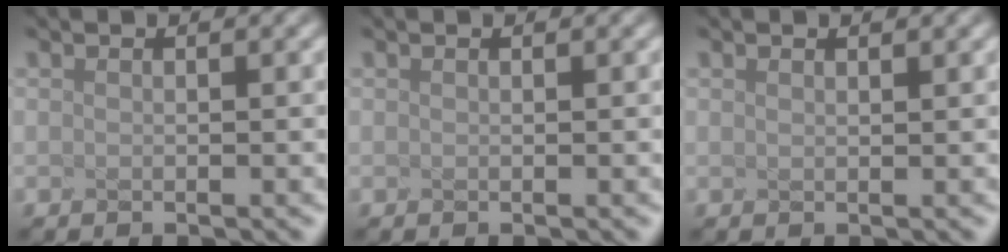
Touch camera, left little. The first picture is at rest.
{"total": 0.0}
{"total": 0.7, "force": [0.6, 0.1, 0.4], "torque": [-0.001, 0.007, 0.002]}